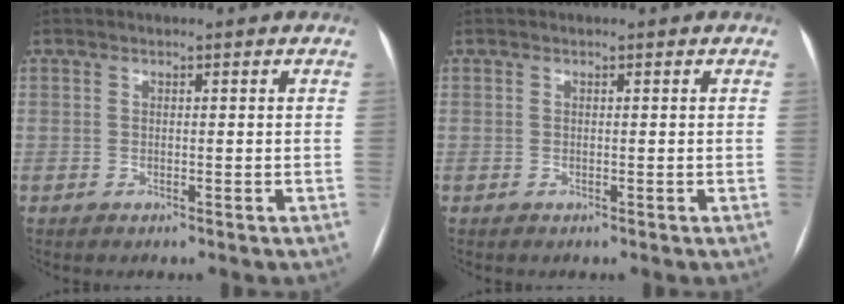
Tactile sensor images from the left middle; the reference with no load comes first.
{"total": 0.0}